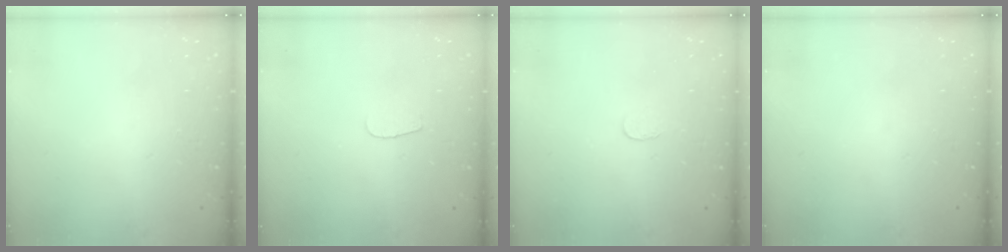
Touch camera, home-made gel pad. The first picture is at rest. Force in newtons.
{"total": 3.6, "press": 3.5, "slide": 0.4}
{"total": 2.6, "press": 2.6, "slide": 0.2}
{"total": 0.0}